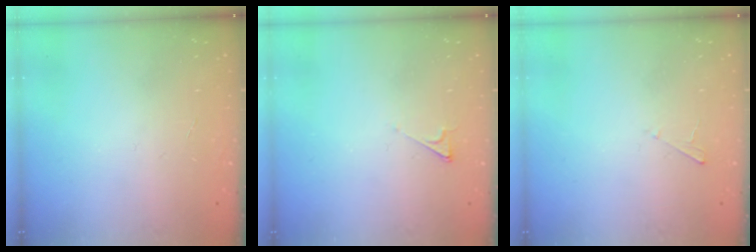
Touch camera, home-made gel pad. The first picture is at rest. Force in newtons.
{"total": 2.8, "press": 2.7, "slide": 0.5}
{"total": 2.0, "press": 2.0, "slide": 0.2}